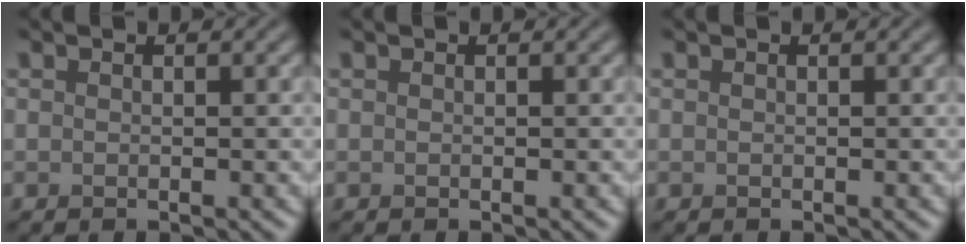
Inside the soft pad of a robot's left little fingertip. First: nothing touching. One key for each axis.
{"total": 0.0}
{"total": 0.0}